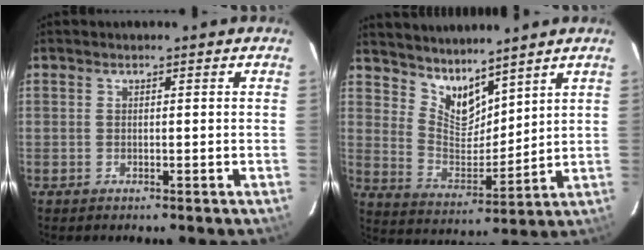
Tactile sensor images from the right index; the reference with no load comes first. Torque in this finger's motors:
{"motor_torque": [-0.01, 0.33, 0.04, 0.00]}